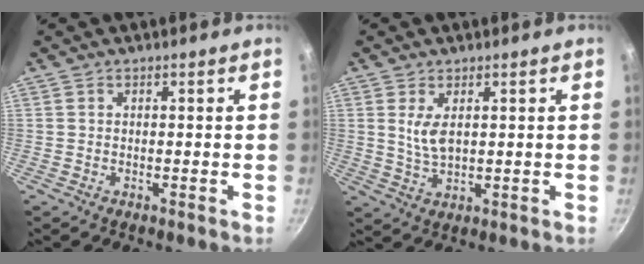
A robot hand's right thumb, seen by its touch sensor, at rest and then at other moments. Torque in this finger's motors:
{"motor_torque": [-0.57, 0.63, 0.20, 0.25, 0.09]}